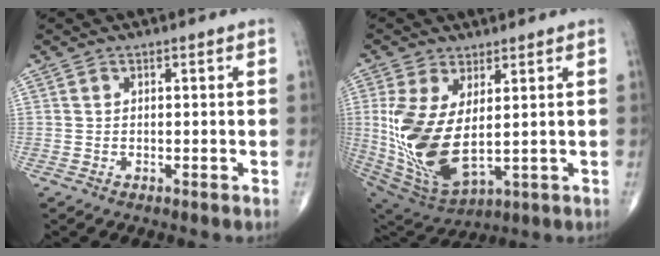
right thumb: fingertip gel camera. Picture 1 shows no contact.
{"total": 15.9, "force": [1.2, 7.7, 13.8], "torque": [-0.298, -0.025, 0.049]}